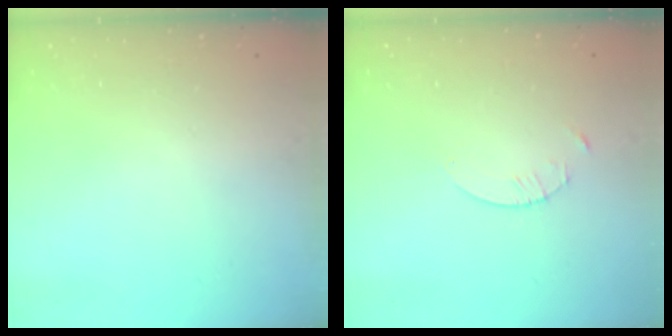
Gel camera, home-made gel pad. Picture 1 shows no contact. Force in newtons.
{"total": 1.3, "press": 1.3, "slide": 0.2}